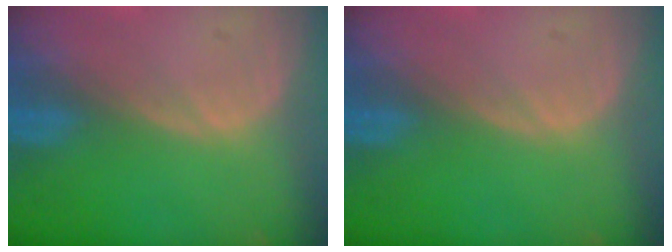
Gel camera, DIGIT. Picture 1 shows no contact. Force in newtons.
{"total": 0.0}